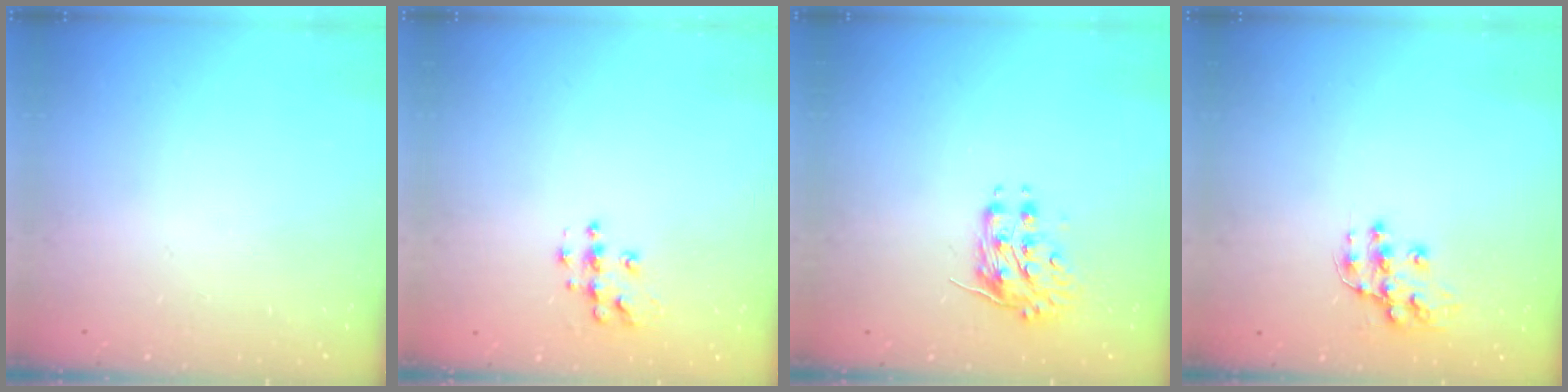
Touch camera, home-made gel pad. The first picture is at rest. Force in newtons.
{"total": 7.0, "press": 6.9, "slide": 0.3}
{"total": 8.2, "press": 8.2, "slide": 0.3}
{"total": 10.7, "press": 10.7, "slide": 0.6}